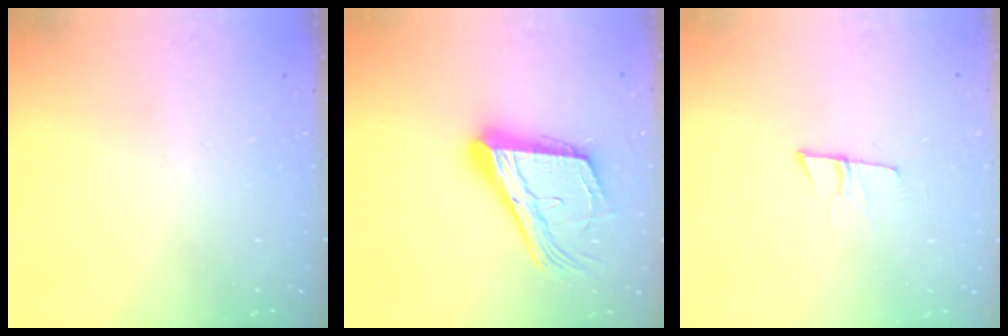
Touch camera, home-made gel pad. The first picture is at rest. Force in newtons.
{"total": 21.0, "press": 20.9, "slide": 2.7}
{"total": 6.0, "press": 5.9, "slide": 1.0}